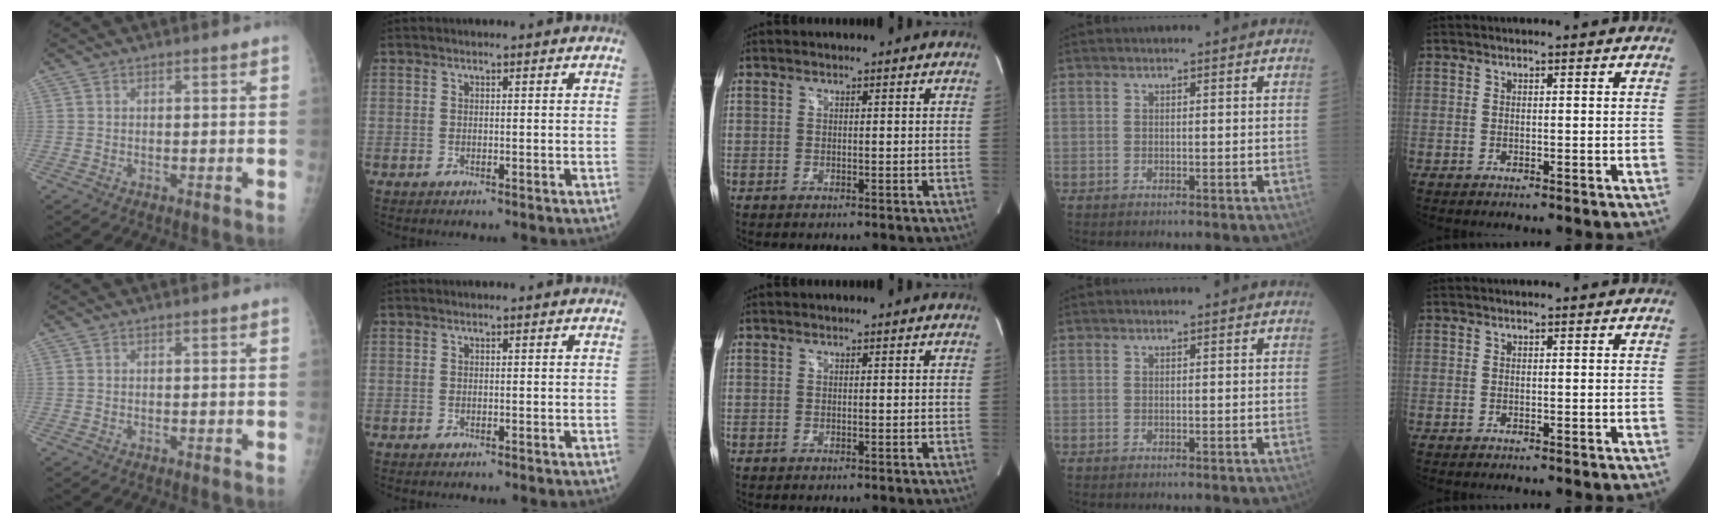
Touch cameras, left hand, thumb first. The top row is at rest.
{}